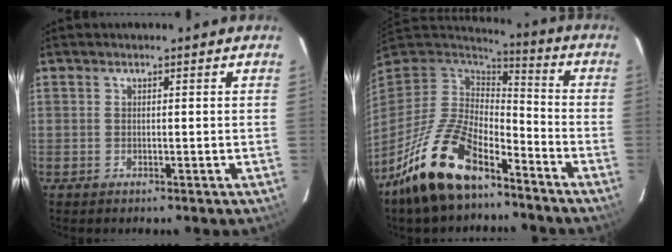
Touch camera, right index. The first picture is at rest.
{"total": 18.1, "force": [-12.3, 7.3, 11.1], "torque": [-0.233, -0.015, -0.227]}